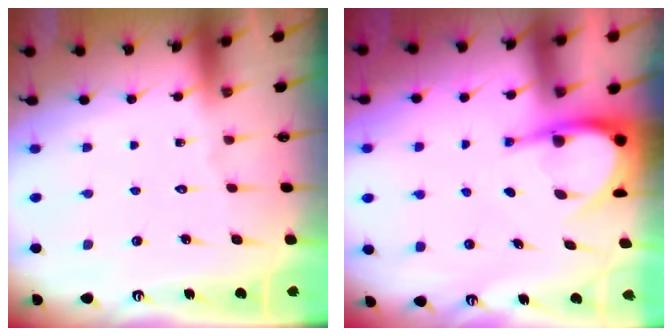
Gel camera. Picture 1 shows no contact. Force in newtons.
{"total": 6.4, "press": 6.4, "slide": 0.5}